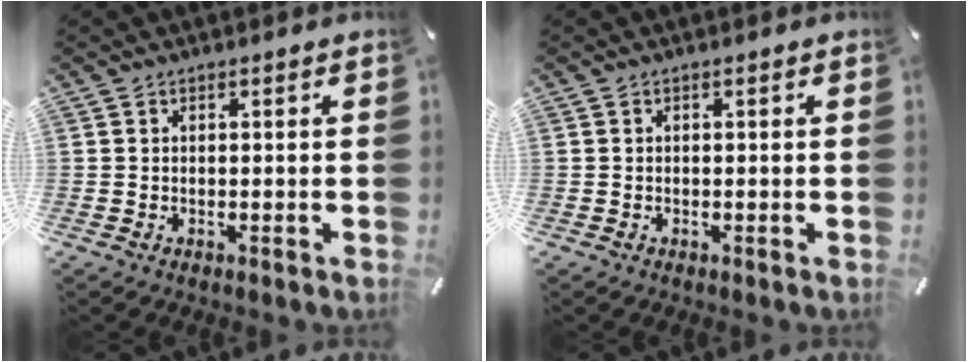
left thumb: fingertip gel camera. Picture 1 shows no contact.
{"total": 0.0}